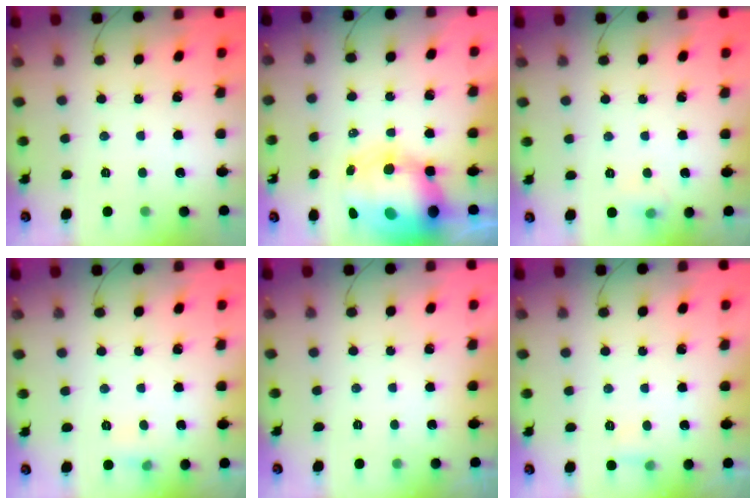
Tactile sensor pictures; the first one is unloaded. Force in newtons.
{"total": 16.3, "press": 15.9, "slide": 3.8}
{"total": 5.2, "press": 4.9, "slide": 1.5}
{"total": 5.1, "press": 4.8, "slide": 1.7}
{"total": 0.0}
{"total": 7.0, "press": 3.3, "slide": 6.1}